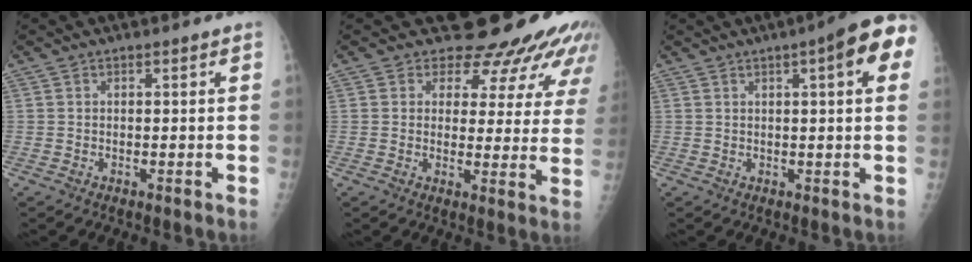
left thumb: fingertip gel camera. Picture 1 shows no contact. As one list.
[{"total": 16.0, "force": [13.7, 7.0, 4.4], "torque": [-0.010, -0.078, 0.144]}, {"total": 10.6, "force": [3.9, 2.5, 9.6], "torque": [-0.104, 0.006, 0.038]}]